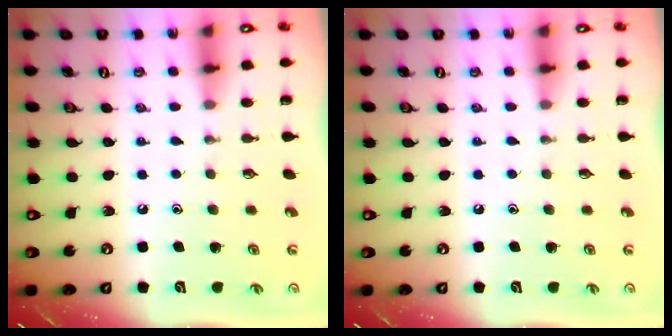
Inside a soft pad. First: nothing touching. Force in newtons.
{"total": 0.0}